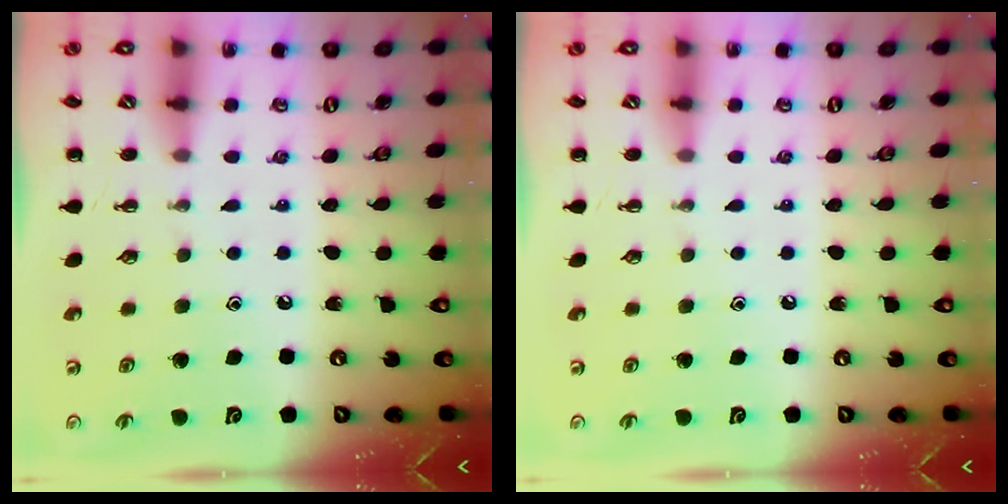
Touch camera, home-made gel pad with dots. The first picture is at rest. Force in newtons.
{"total": 0.0}